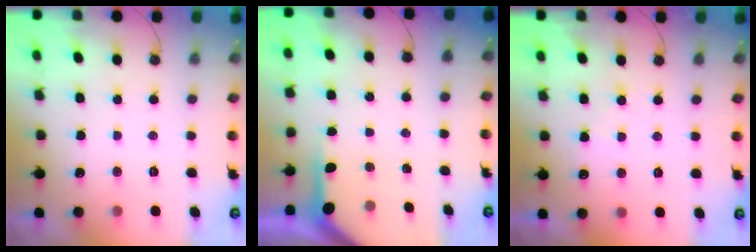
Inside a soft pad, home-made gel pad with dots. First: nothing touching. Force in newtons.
{"total": 5.1, "press": 5.1, "slide": 0.1}
{"total": 3.8, "press": 3.7, "slide": 0.5}